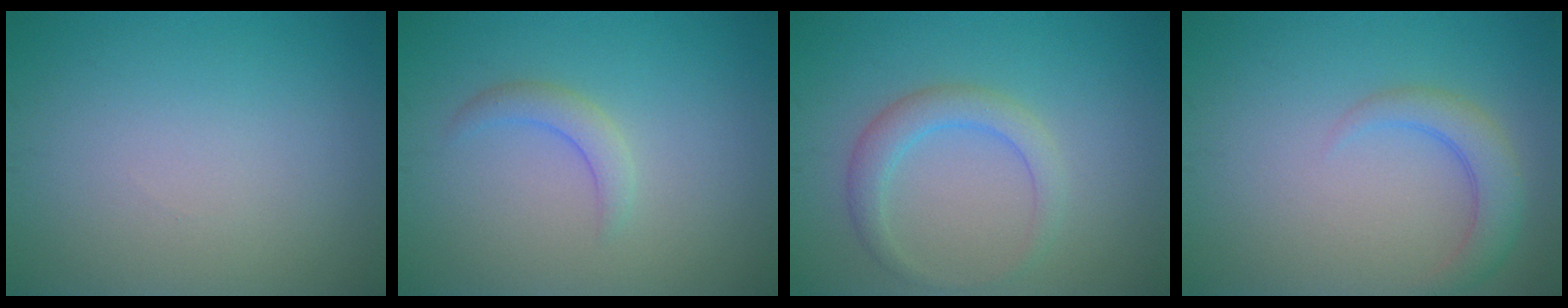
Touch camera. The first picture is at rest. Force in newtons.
{"total": 1.9, "press": 1.9, "slide": 0.1}
{"total": 2.8, "press": 2.8, "slide": 0.0}
{"total": 2.8, "press": 2.8, "slide": 0.3}